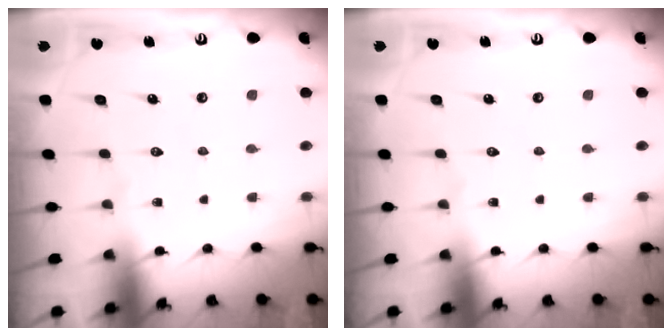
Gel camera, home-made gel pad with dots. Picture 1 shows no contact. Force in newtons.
{"total": 0.0}